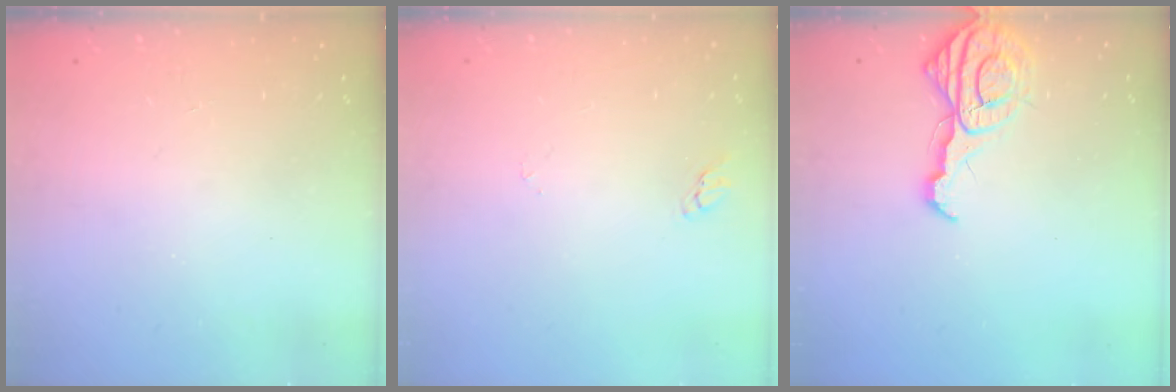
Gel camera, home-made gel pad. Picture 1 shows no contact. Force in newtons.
{"total": 2.2, "press": 2.2, "slide": 0.2}
{"total": 11.3, "press": 11.2, "slide": 1.3}